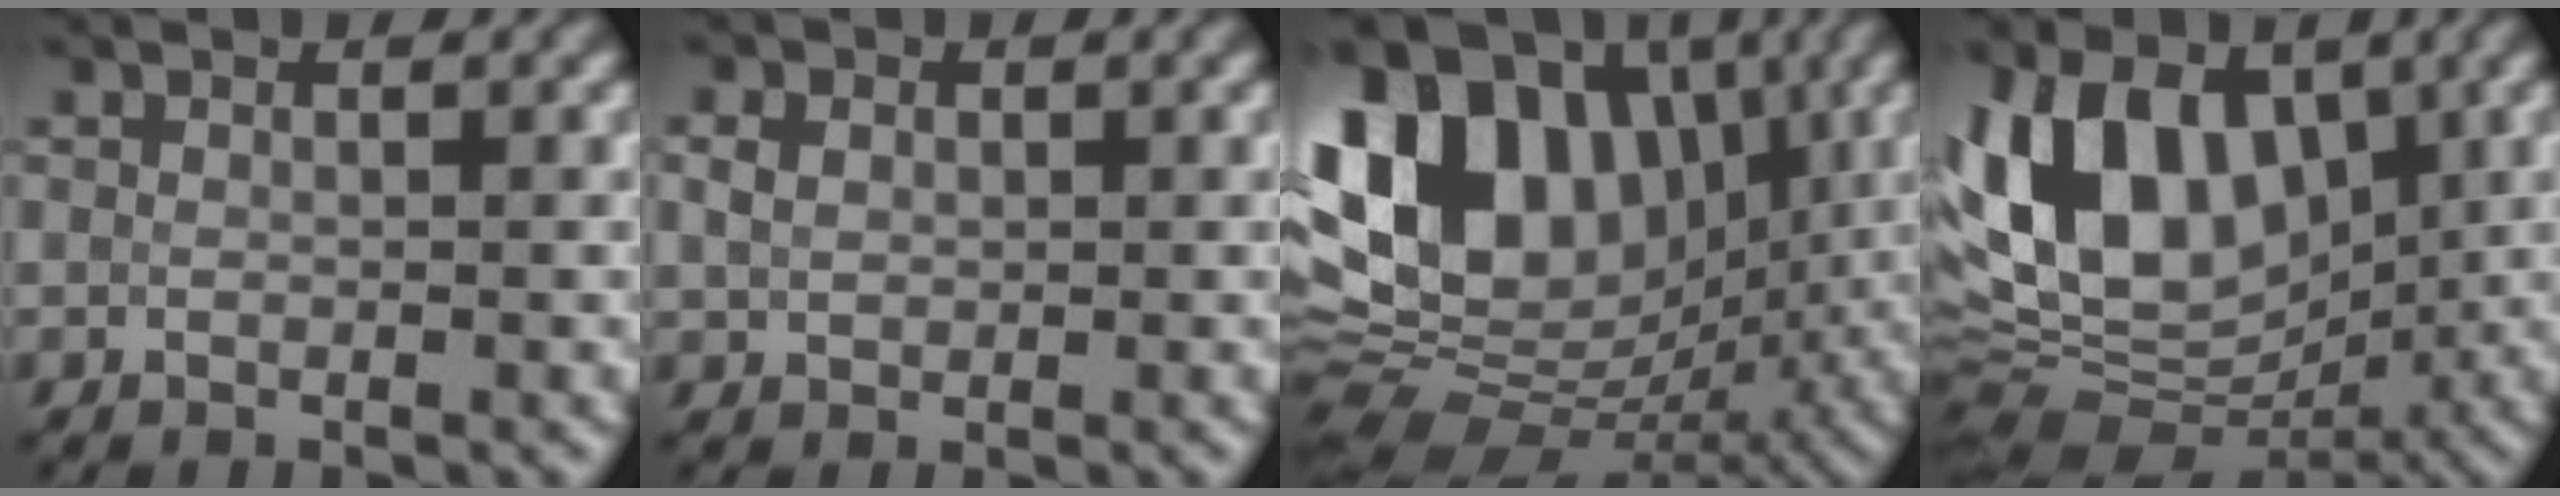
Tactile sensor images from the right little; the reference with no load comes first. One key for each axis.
{"total": 1.8, "fx": 0.5, "fy": 1.5, "fz": 1.0, "tx": -0.023, "ty": 0.008, "tz": 0.005}
{"total": 16.4, "fx": 3.9, "fy": 11.7, "fz": 10.8, "tx": -0.198, "ty": 0.046, "tz": 0.059}
{"total": 12.1, "fx": 2.6, "fy": 8.2, "fz": 8.4, "tx": -0.156, "ty": 0.010, "tz": 0.029}